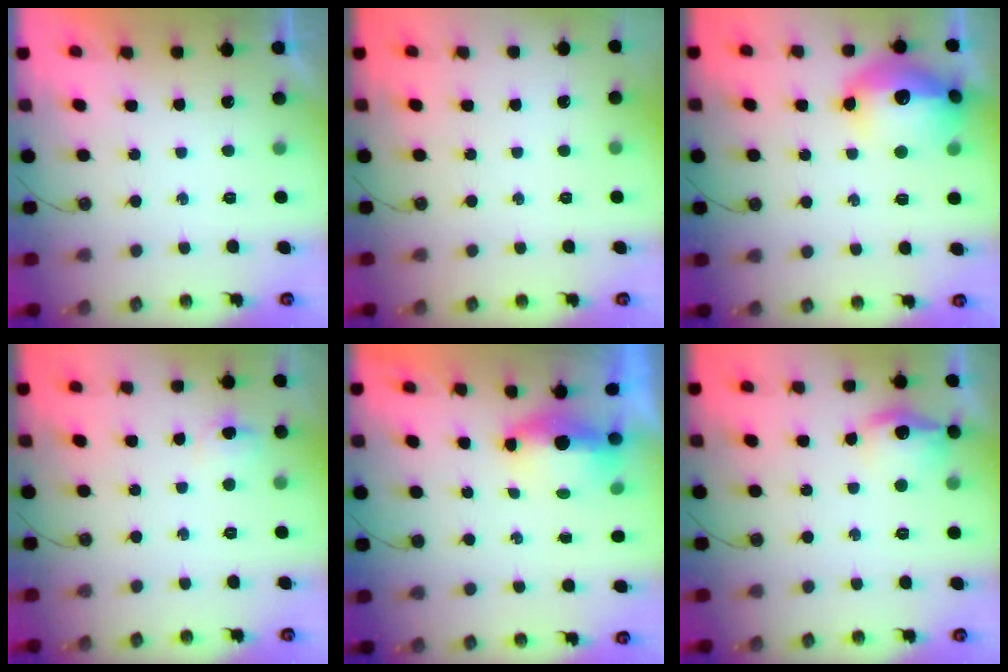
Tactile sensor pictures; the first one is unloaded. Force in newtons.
{"total": 0.0}
{"total": 18.4, "press": 18.4, "slide": 1.4}
{"total": 5.0, "press": 4.5, "slide": 2.2}
{"total": 6.0, "press": 5.4, "slide": 2.6}
{"total": 12.1, "press": 12.0, "slide": 0.9}